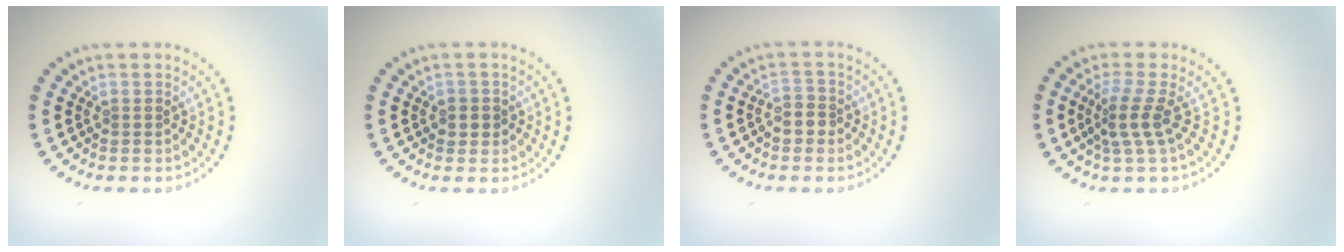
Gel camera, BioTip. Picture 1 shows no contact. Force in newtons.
{"total": 1.5, "press": 1.4, "slide": 0.5}
{"total": 1.8, "press": 1.7, "slide": 0.6}
{"total": 2.9, "press": 2.1, "slide": 2.0}